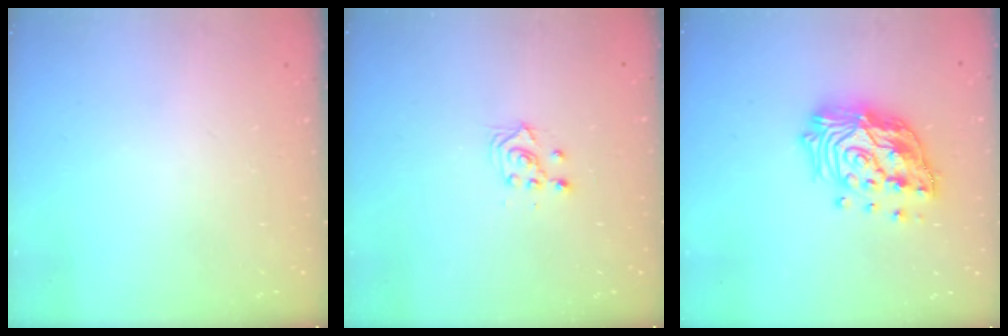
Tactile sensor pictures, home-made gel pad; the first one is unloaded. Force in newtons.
{"total": 3.2, "press": 3.1, "slide": 0.9}
{"total": 19.2, "press": 19.1, "slide": 1.9}